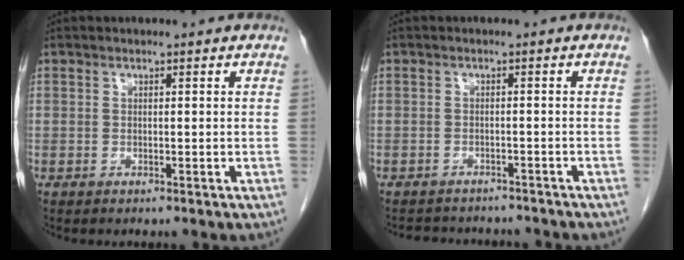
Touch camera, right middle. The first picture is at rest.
{"total": 8.0, "force": [-7.5, 2.2, 1.8], "torque": [-0.028, 0.007, -0.091]}